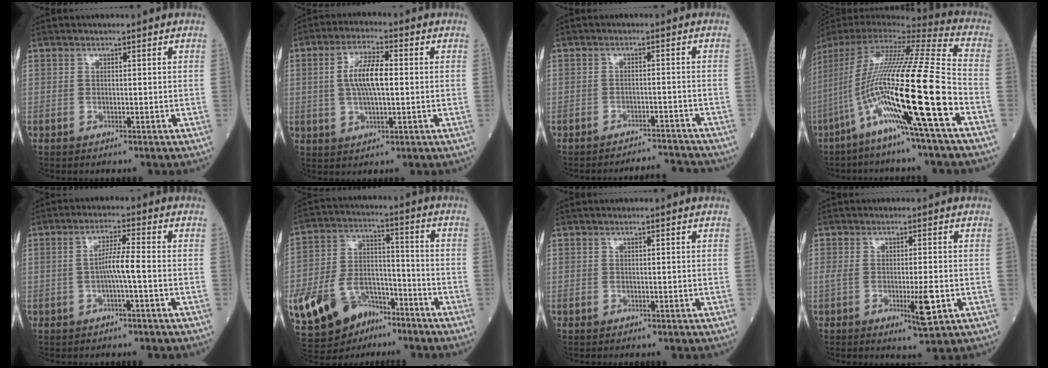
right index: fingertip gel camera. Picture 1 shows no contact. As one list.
[{"total": 7.6, "force": [0.7, 2.0, 7.3], "torque": [-0.148, 0.008, 0.012]}, {"total": 5.6, "force": [-5.5, -0.5, -0.7], "torque": [0.009, 0.003, -0.079]}, {"total": 25.6, "force": [-8.4, -0.3, 24.2], "torque": [-0.474, -0.035, -0.166]}, {"total": 4.2, "force": [-0.8, -0.3, 4.1], "torque": [-0.077, 0.005, -0.016]}, {"total": 20.4, "force": [-11.9, 12.0, 11.4], "torque": [-0.277, 0.008, -0.203]}, {"total": 0.0}, {"total": 5.1, "force": [-1.4, 0.4, 4.9], "torque": [-0.078, -0.009, -0.019]}]